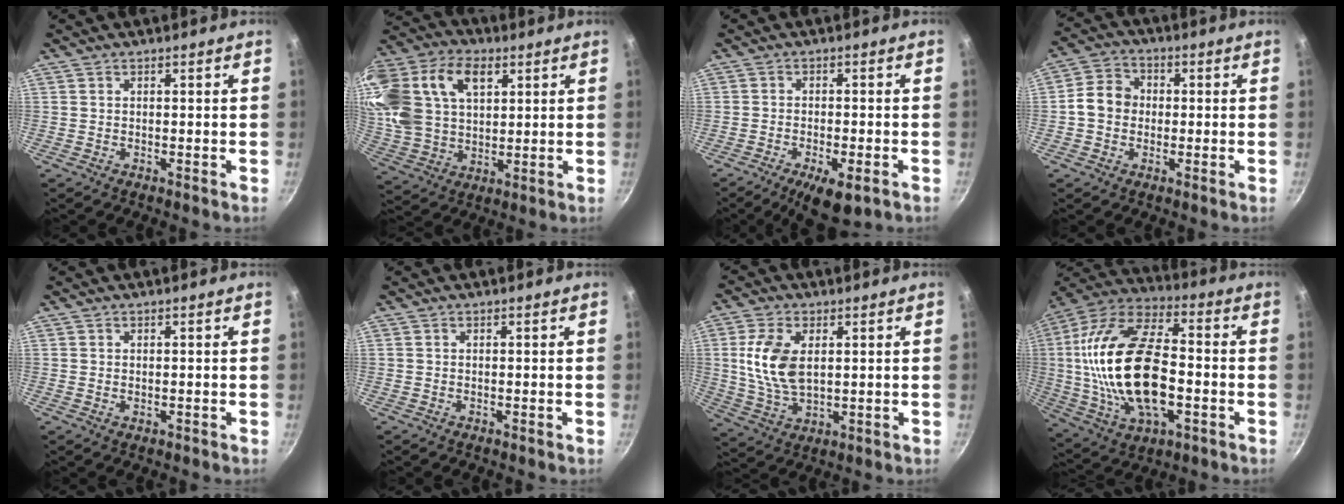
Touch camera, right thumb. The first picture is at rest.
{"total": 25.3, "force": [9.1, 16.7, 16.8], "torque": [-0.360, 0.019, 0.167]}
{"total": 8.3, "force": [-4.1, 3.1, 6.5], "torque": [-0.099, 0.010, -0.057]}
{"total": 7.2, "force": [-0.3, 6.2, 3.7], "torque": [-0.038, 0.017, -0.023]}
{"total": 0.5, "force": [0.0, 0.4, 0.4], "torque": [-0.005, -0.001, 0.000]}
{"total": 0.0}
{"total": 12.2, "force": [2.3, 7.2, 9.5], "torque": [-0.179, -0.014, 0.050]}
{"total": 26.0, "force": [-2.3, 13.9, 21.9], "torque": [-0.419, 0.027, -0.042]}